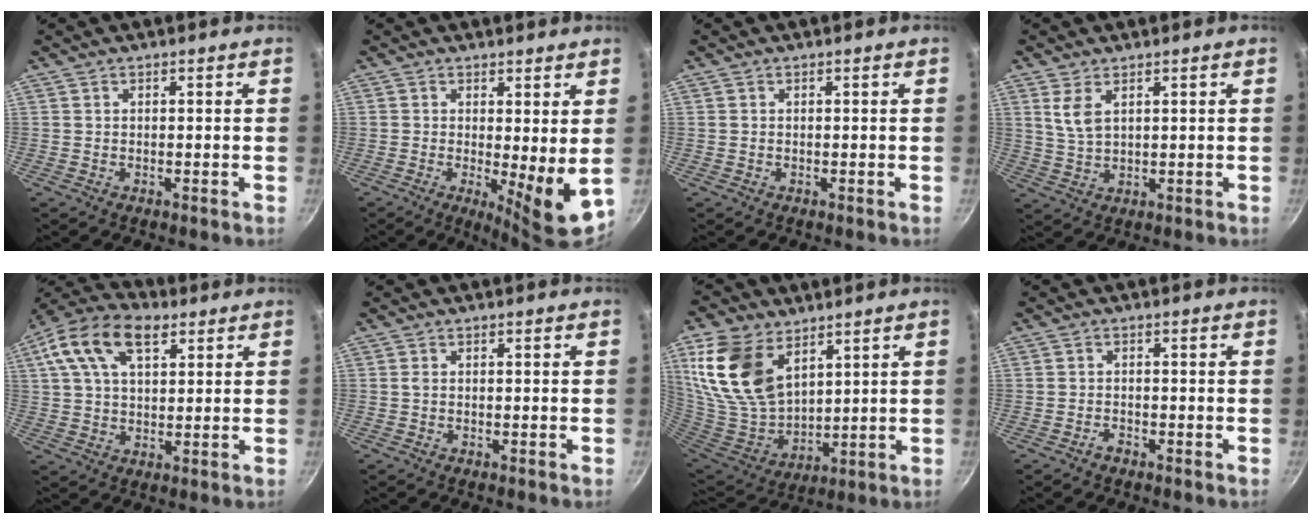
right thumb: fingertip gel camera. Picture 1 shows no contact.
{"total": 7.9, "force": [0.4, 2.1, 7.6], "torque": [-0.101, -0.027, 0.009]}
{"total": 0.0}
{"total": 4.8, "force": [2.1, 2.4, 3.5], "torque": [-0.066, -0.016, 0.047]}
{"total": 14.5, "force": [6.2, 8.2, 10.3], "torque": [-0.183, 0.007, 0.096]}
{"total": 0.6, "force": [0.0, 0.3, 0.5], "torque": [-0.010, 0.002, -0.001]}
{"total": 18.8, "force": [9.0, 11.5, 11.8], "torque": [-0.227, -0.040, 0.191]}
{"total": 1.5, "force": [-1.2, 0.6, 0.5], "torque": [-0.008, 0.013, -0.021]}